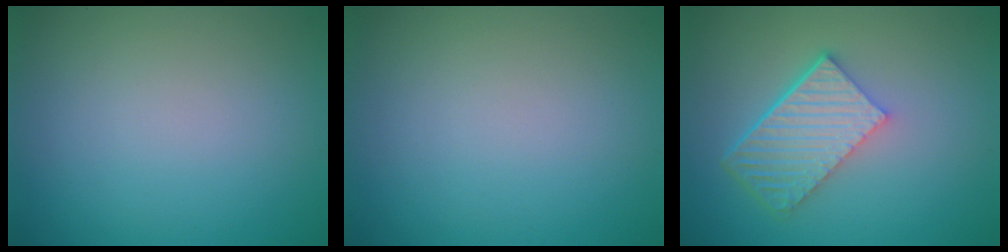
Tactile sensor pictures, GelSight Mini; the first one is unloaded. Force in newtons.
{"total": 0.0}
{"total": 6.0, "press": 4.2, "slide": 4.2}